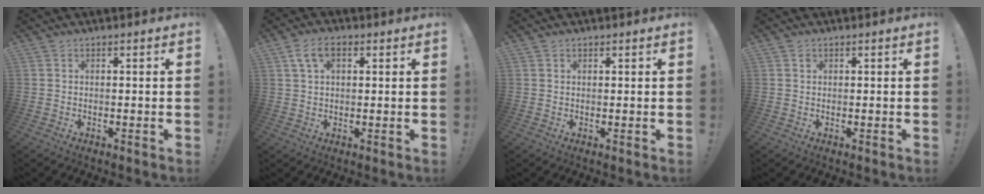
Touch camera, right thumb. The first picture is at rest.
{"total": 6.3, "force": [2.5, 3.5, 4.6], "torque": [-0.086, 0.007, 0.049]}
{"total": 0.6, "force": [0.5, 0.4, 0.1], "torque": [0.003, -0.002, 0.009]}
{"total": 0.7, "force": [0.2, 0.6, 0.1], "torque": [0.001, 0.000, 0.004]}